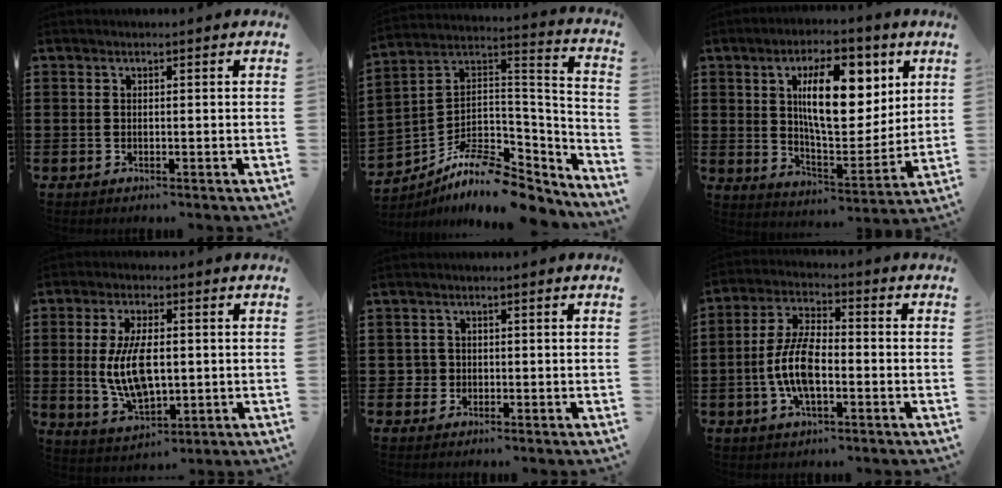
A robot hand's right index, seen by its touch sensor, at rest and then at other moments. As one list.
[{"total": 10.0, "force": [-8.0, 3.7, 4.7], "torque": [-0.091, 0.013, -0.155]}, {"total": 13.5, "force": [5.2, 5.9, 11.0], "torque": [-0.168, -0.007, 0.084]}, {"total": 8.8, "force": [0.0, 4.4, 7.7], "torque": [-0.160, -0.001, -0.005]}, {"total": 1.7, "force": [-0.3, 1.6, 0.3], "torque": [-0.012, 0.005, -0.008]}, {"total": 8.6, "force": [-1.9, 3.8, 7.5], "torque": [-0.177, -0.005, -0.044]}]